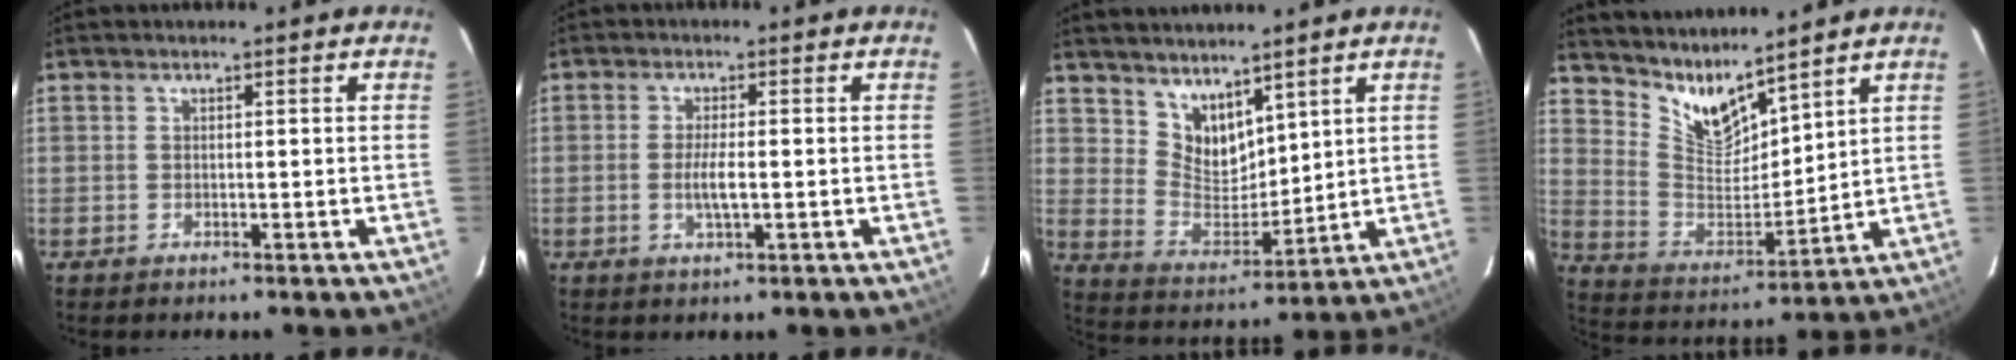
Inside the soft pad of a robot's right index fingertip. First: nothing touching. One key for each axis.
{"total": 3.5, "fx": -0.7, "fy": 0.7, "fz": 3.4, "tx": -0.063, "ty": -0.006, "tz": -0.011}
{"total": 8.8, "fx": 6.6, "fy": 4.8, "fz": 3.2, "tx": -0.054, "ty": 0.001, "tz": 0.140}
{"total": 9.8, "fx": 8.7, "fy": 2.2, "fz": 4.0, "tx": -0.086, "ty": -0.018, "tz": 0.176}